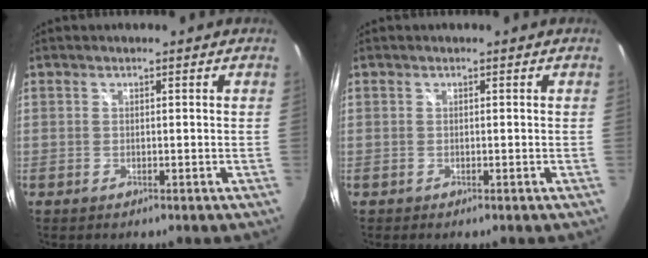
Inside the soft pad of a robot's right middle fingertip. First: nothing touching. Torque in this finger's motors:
{"motor_torque": [-0.06, 0.05, 0.00, 0.00]}